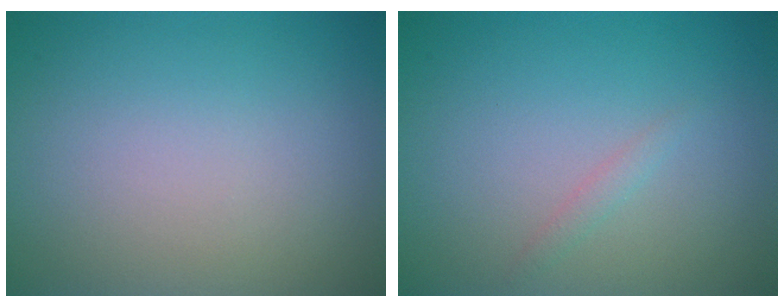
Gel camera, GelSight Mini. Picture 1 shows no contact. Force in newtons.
{"total": 0.7, "press": 0.7, "slide": 0.0}